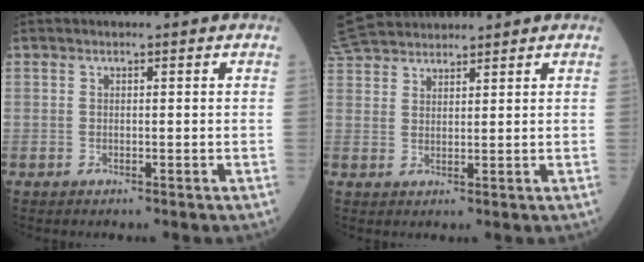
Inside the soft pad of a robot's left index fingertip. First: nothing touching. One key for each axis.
{"total": 9.2, "fx": 8.5, "fy": 1.9, "fz": 2.8, "tx": -0.057, "ty": 0.040, "tz": 0.161}